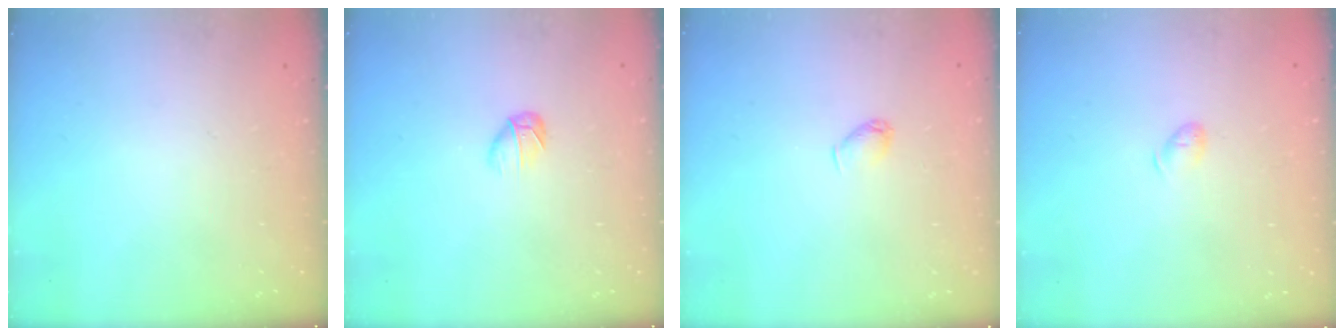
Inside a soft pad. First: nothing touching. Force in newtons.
{"total": 2.8, "press": 2.7, "slide": 0.9}
{"total": 3.1, "press": 3.0, "slide": 0.6}
{"total": 4.7, "press": 4.6, "slide": 0.8}